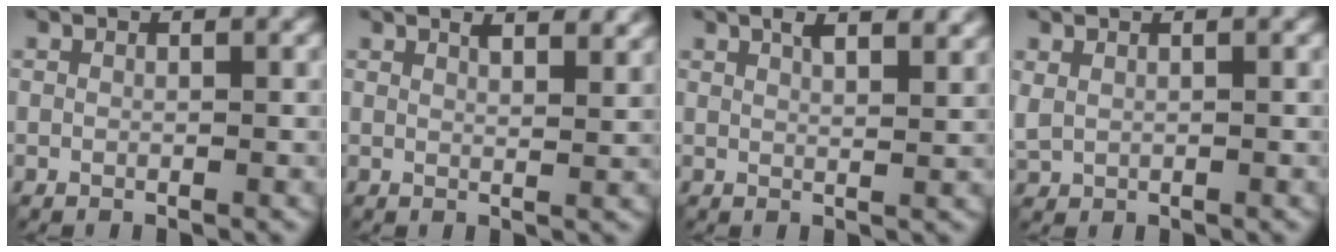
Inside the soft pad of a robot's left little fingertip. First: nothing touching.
{"total": 3.8, "force": [2.7, 1.3, 2.3], "torque": [-0.016, 0.011, 0.023]}
{"total": 4.8, "force": [3.0, 1.8, 3.3], "torque": [-0.028, 0.018, 0.025]}
{"total": 1.2, "force": [0.5, 0.7, 0.8], "torque": [-0.025, -0.001, 0.015]}